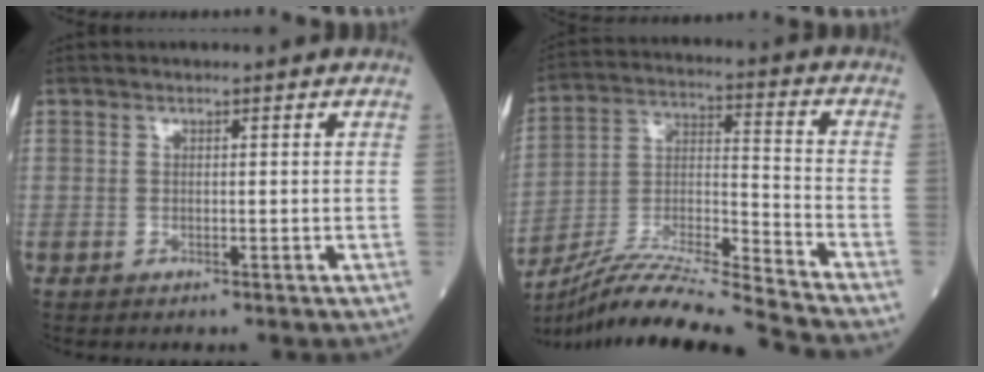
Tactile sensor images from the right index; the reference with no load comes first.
{"total": 17.9, "force": [-16.5, -2.7, 6.4], "torque": [-0.118, -0.004, -0.293]}